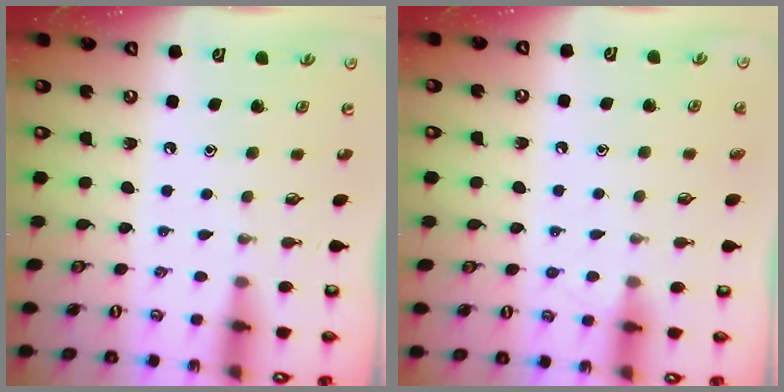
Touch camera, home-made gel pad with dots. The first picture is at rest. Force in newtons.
{"total": 2.6, "press": 2.5, "slide": 0.3}